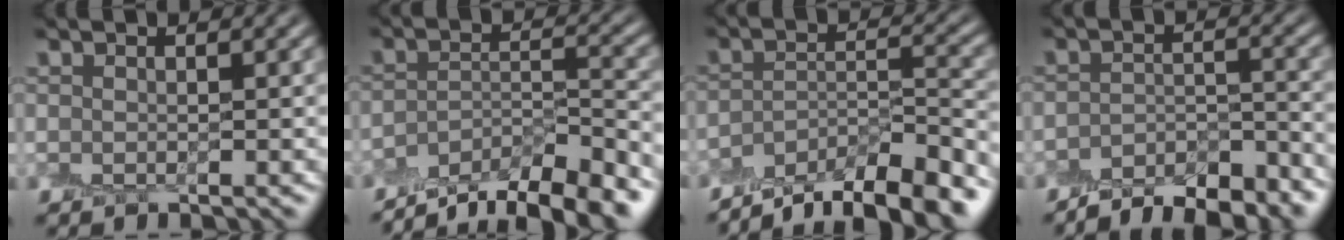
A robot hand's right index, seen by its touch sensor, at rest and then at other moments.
{"total": 8.6, "force": [-7.1, 2.5, 4.3], "torque": [-0.066, -0.002, -0.115]}
{"total": 8.7, "force": [-7.1, 2.4, 4.5], "torque": [-0.066, 0.000, -0.117]}
{"total": 6.4, "force": [-5.6, 1.8, 2.5], "torque": [-0.034, -0.001, -0.088]}